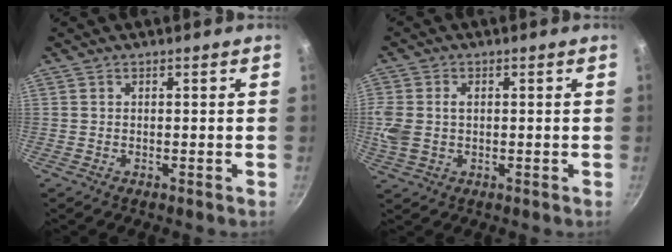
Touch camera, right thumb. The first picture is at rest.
{"total": 7.0, "force": [0.5, 4.9, 4.9], "torque": [-0.105, 0.003, 0.009]}